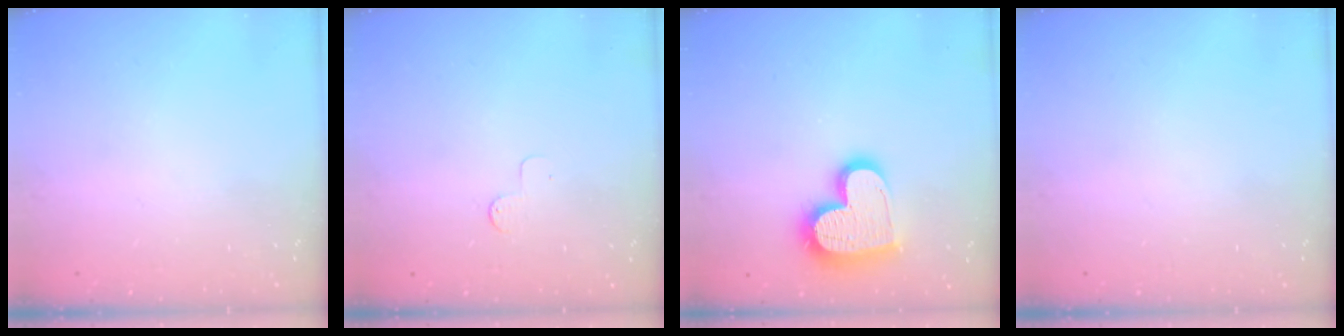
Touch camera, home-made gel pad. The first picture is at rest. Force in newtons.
{"total": 2.6, "press": 2.6, "slide": 0.3}
{"total": 18.2, "press": 18.1, "slide": 1.3}
{"total": 0.0}